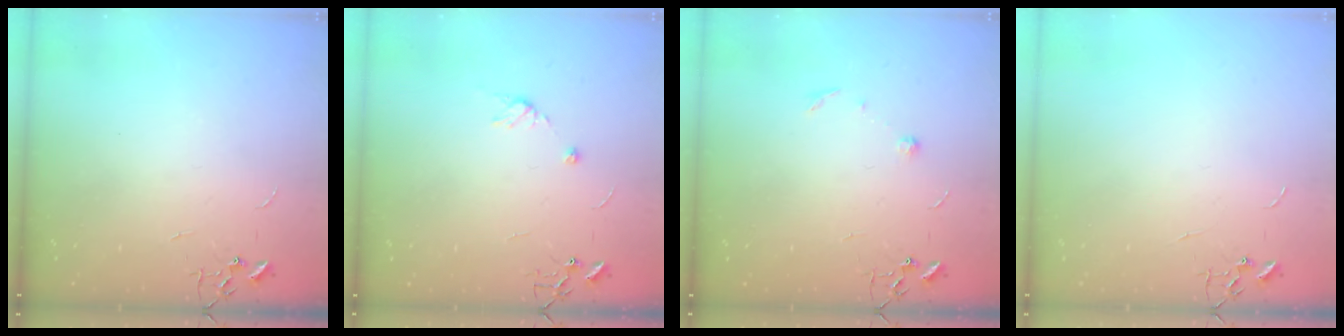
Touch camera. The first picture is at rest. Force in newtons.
{"total": 6.2, "press": 6.2, "slide": 0.7}
{"total": 6.0, "press": 5.8, "slide": 1.4}
{"total": 0.0}